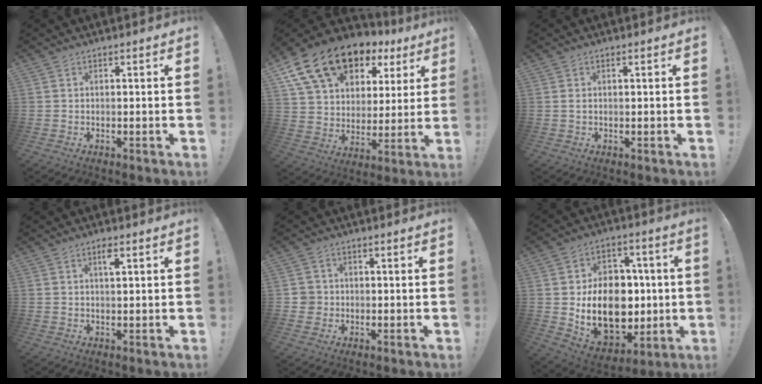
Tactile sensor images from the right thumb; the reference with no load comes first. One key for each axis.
{"total": 18.4, "fx": 12.0, "fy": 10.6, "fz": 9.0, "tx": -0.148, "ty": -0.073, "tz": 0.223}
{"total": 1.3, "fx": 0.7, "fy": 0.0, "fz": 1.1, "tx": -0.015, "ty": -0.003, "tz": 0.011}
{"total": 2.9, "fx": 1.6, "fy": 0.4, "fz": 2.4, "tx": -0.028, "ty": -0.006, "tz": 0.020}
{"total": 3.4, "fx": -0.6, "fy": 3.2, "fz": 0.9, "tx": -0.012, "ty": 0.010, "tz": -0.009}
{"total": 19.3, "fx": -0.6, "fy": 14.5, "fz": 12.7, "tx": -0.213, "ty": -0.003, "tz": 0.018}